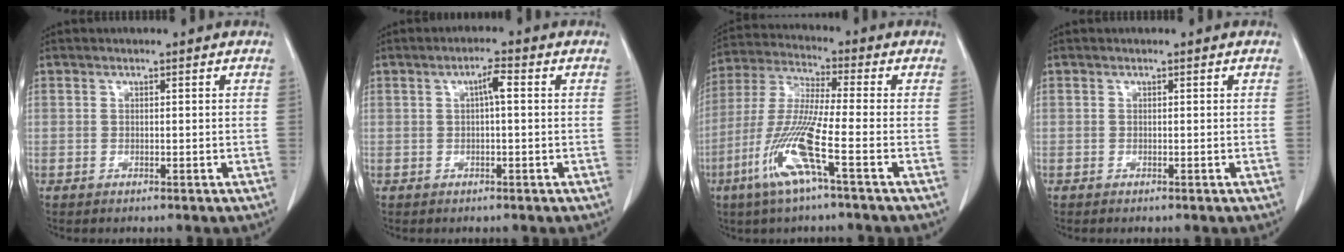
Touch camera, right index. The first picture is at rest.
{"total": 2.5, "force": [0.4, 0.3, 2.5], "torque": [-0.043, 0.005, 0.007]}
{"total": 12.0, "force": [-5.1, -0.2, 10.9], "torque": [-0.233, -0.016, -0.107]}
{"total": 0.0}